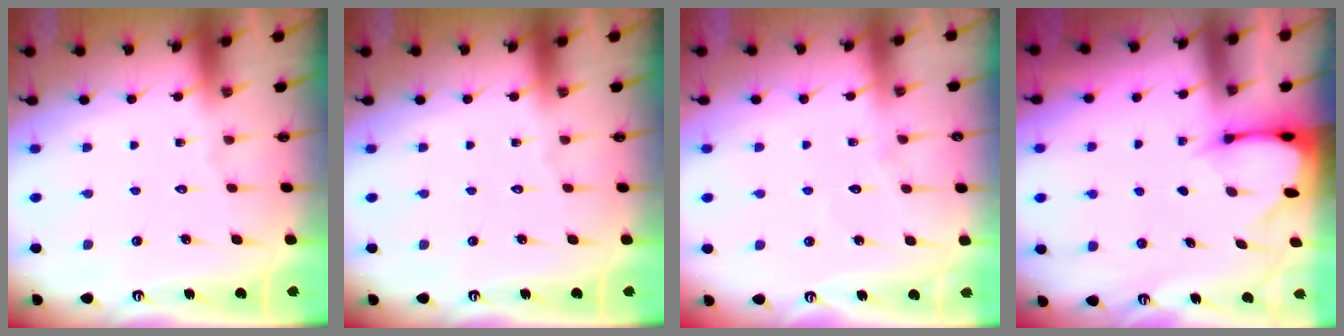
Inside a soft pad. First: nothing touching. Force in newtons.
{"total": 0.0}
{"total": 4.7, "press": 4.6, "slide": 0.5}
{"total": 2.4, "press": 2.4, "slide": 0.3}